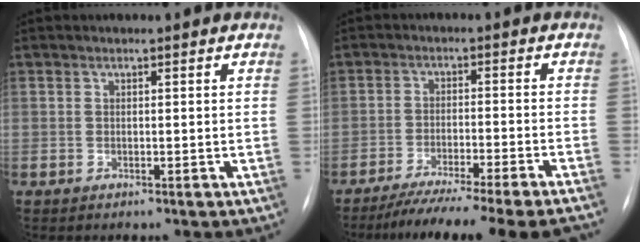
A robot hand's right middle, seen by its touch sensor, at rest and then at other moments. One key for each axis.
{"total": 16.6, "fx": -14.4, "fy": -0.7, "fz": 8.2, "tx": -0.101, "ty": -0.035, "tz": -0.211}